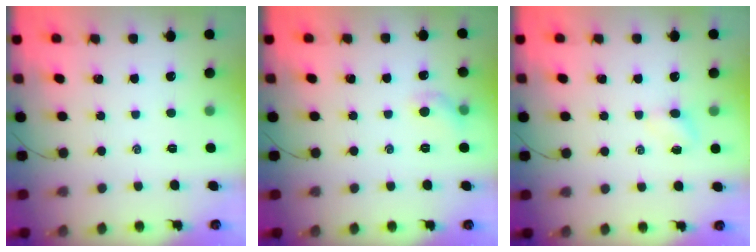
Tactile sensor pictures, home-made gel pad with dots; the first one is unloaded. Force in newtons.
{"total": 6.0, "press": 5.8, "slide": 1.4}
{"total": 3.3, "press": 3.1, "slide": 1.1}